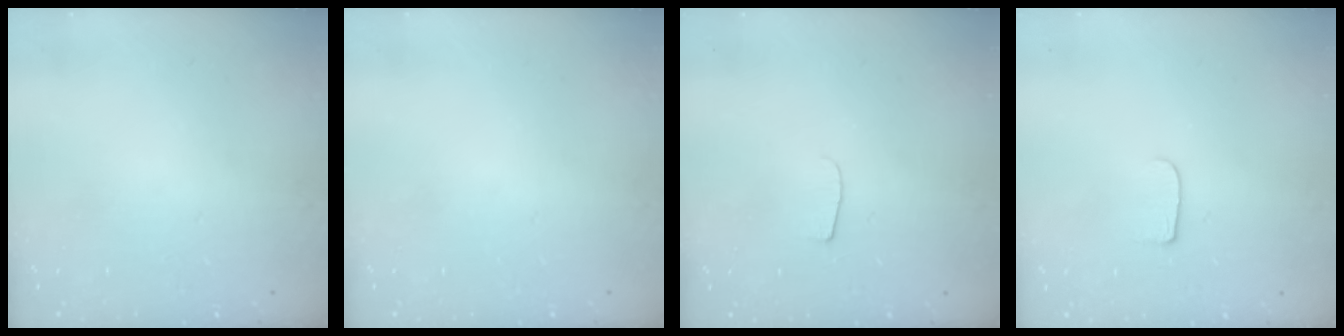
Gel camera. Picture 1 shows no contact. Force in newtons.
{"total": 0.0}
{"total": 4.3, "press": 4.3, "slide": 0.5}
{"total": 6.5, "press": 6.5, "slide": 0.7}